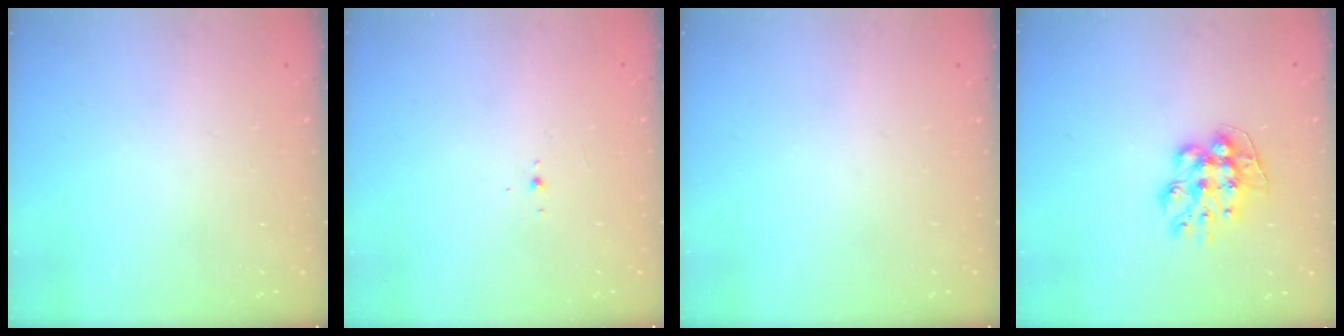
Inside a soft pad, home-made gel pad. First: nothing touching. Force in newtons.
{"total": 2.8, "press": 2.8, "slide": 0.7}
{"total": 0.0}
{"total": 9.2, "press": 9.2, "slide": 0.1}